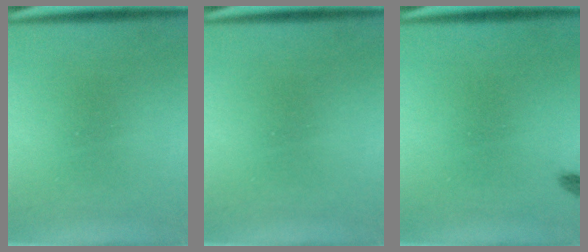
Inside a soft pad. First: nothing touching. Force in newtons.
{"total": 0.0}
{"total": 1.1}